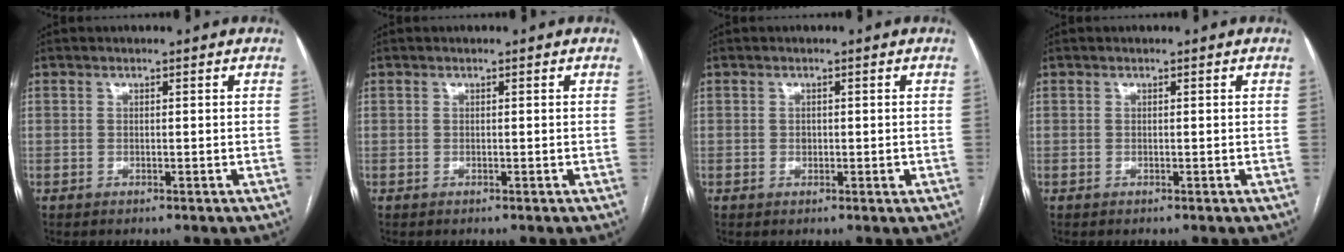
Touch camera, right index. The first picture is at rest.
{"total": 0.0}
{"total": 1.3, "force": [-0.1, 0.9, 0.9], "torque": [-0.014, 0.000, 0.000]}
{"total": 0.0}